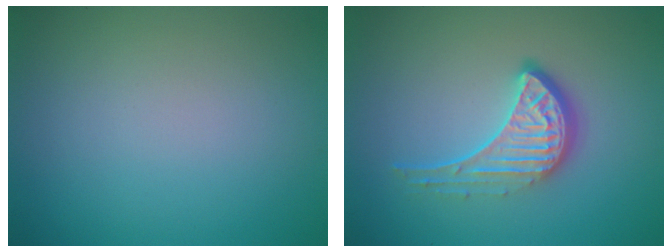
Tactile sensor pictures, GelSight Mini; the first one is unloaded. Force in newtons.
{"total": 4.6, "press": 3.3, "slide": 3.2}